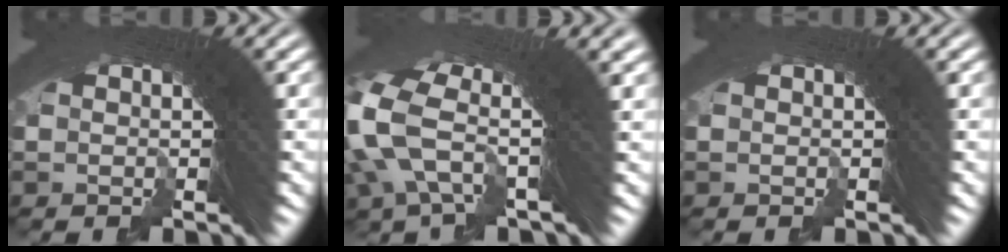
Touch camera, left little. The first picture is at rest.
{"total": 5.9, "force": [1.8, 2.6, 4.9], "torque": [-0.111, 0.000, 0.028]}
{"total": 0.0}